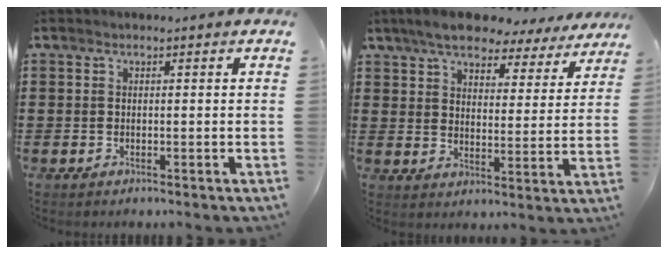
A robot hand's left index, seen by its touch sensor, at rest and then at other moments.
{"total": 7.1, "force": [6.4, 1.5, 2.5], "torque": [-0.070, -0.028, 0.113]}